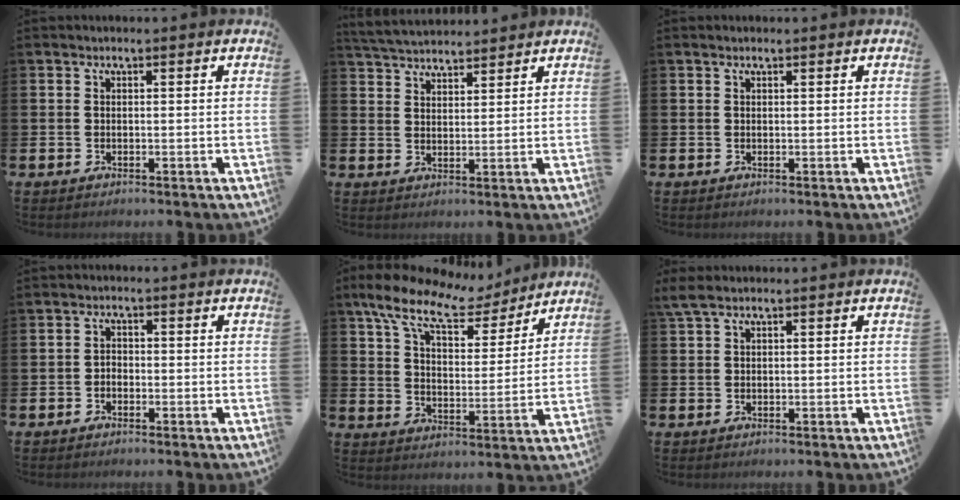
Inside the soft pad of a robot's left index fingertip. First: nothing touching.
{"total": 4.2, "force": [4.2, 0.7, 0.3], "torque": [-0.025, -0.018, 0.077]}
{"total": 0.5, "force": [0.4, 0.1, 0.3], "torque": [-0.004, 0.002, 0.007]}
{"total": 1.4, "force": [-0.9, 1.0, 0.4], "torque": [-0.008, 0.003, -0.021]}
{"total": 11.4, "force": [9.4, 4.0, 5.0], "torque": [-0.120, -0.052, 0.161]}
{"total": 2.2, "force": [1.5, 0.9, 1.4], "torque": [-0.031, 0.007, 0.026]}